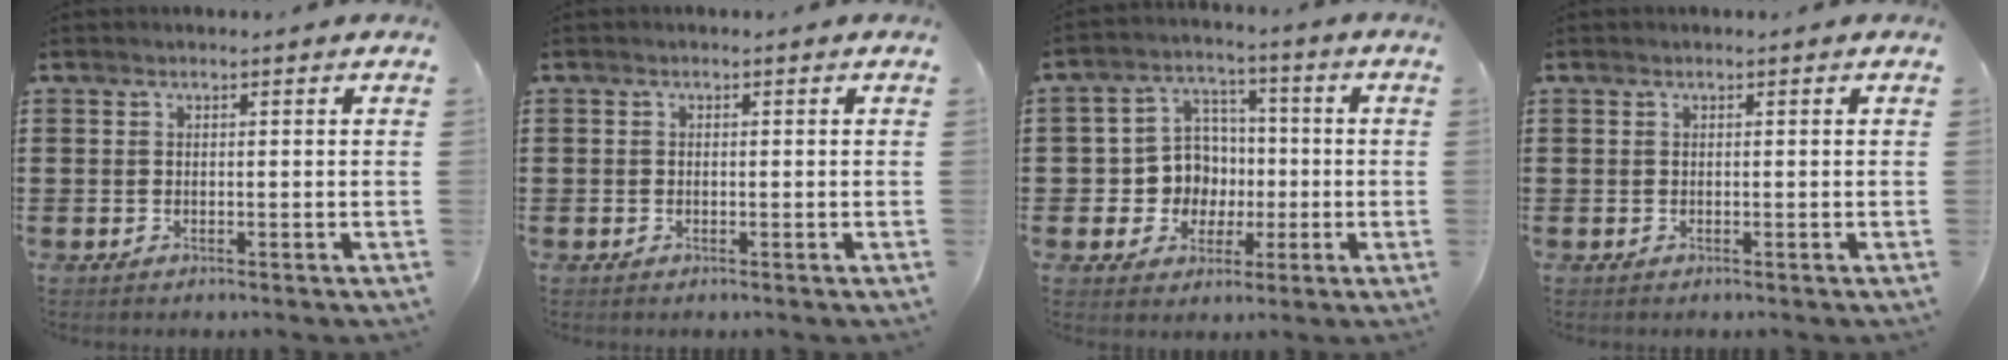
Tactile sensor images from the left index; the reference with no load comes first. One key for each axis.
{"total": 0.5, "fx": -0.3, "fy": 0.4, "fz": 0.2, "tx": -0.005, "ty": 0.000, "tz": -0.005}
{"total": 8.4, "fx": 0.0, "fy": 8.1, "fz": 2.1, "tx": -0.071, "ty": 0.009, "tz": 0.006}
{"total": 0.0}